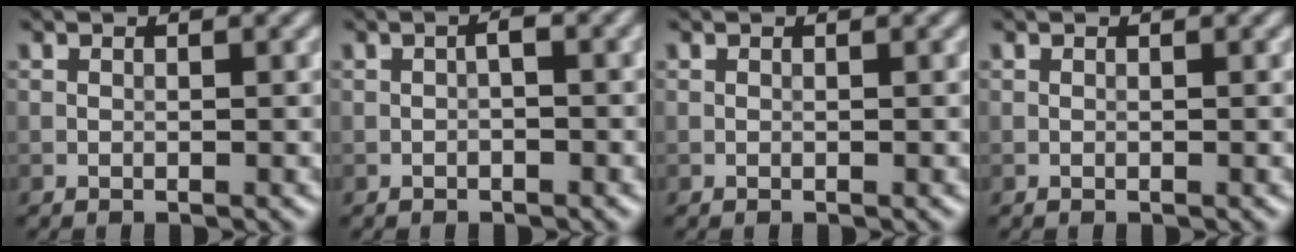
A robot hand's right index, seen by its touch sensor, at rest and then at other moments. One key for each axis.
{"total": 1.2, "fx": -0.2, "fy": 0.4, "fz": 1.1, "tx": -0.020, "ty": 0.003, "tz": -0.004}
{"total": 0.0}
{"total": 0.0}